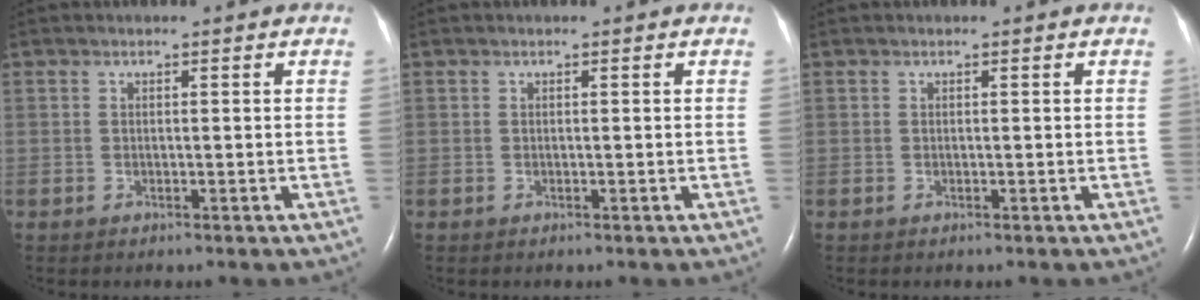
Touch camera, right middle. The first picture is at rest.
{"total": 0.0}
{"total": 0.0}